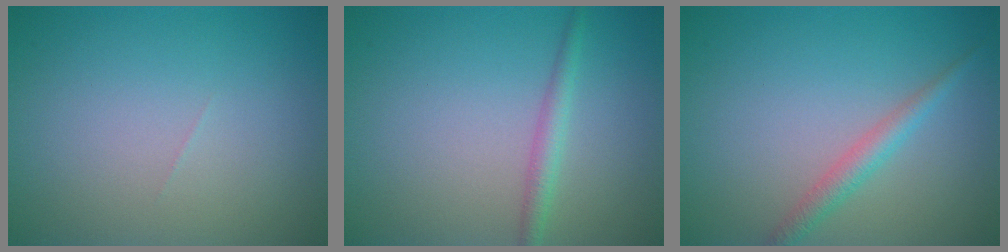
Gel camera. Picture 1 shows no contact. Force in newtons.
{"total": 1.8, "press": 1.8, "slide": 0.0}
{"total": 2.0, "press": 2.0, "slide": 0.0}